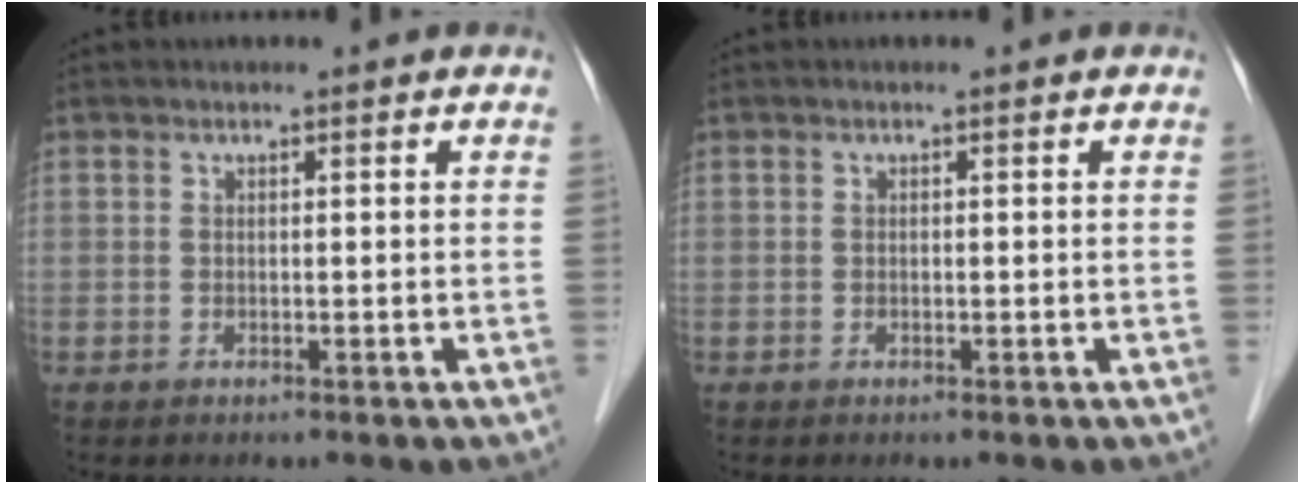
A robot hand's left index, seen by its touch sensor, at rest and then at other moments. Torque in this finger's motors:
{"motor_torque": [-0.14, -0.20, -0.09, -0.01]}